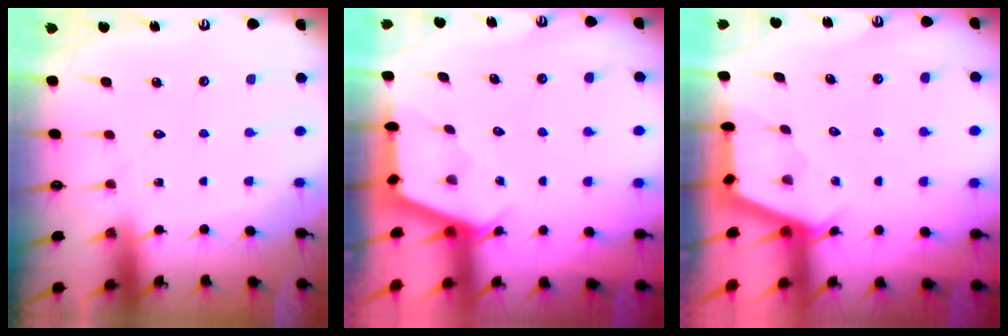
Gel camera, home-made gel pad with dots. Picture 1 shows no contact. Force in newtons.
{"total": 2.5, "press": 2.5, "slide": 0.3}
{"total": 2.9, "press": 2.9, "slide": 0.3}